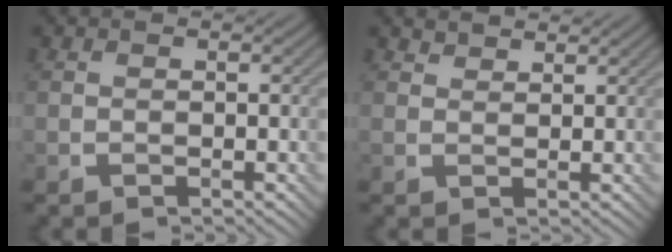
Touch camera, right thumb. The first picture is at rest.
{"total": 1.9, "force": [1.7, 0.6, 0.5], "torque": [-0.012, -0.002, 0.035]}